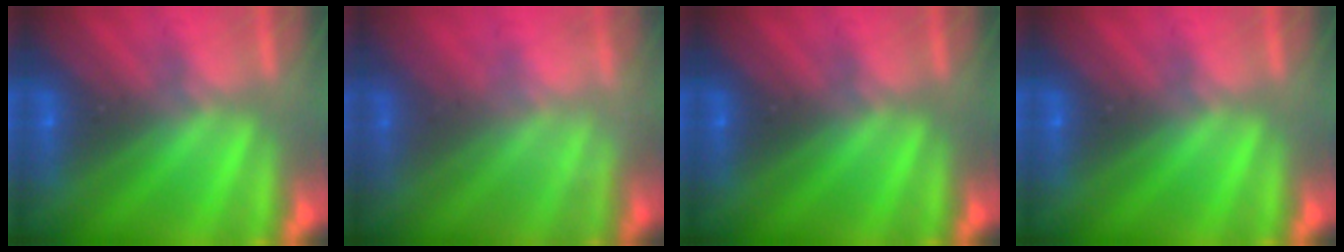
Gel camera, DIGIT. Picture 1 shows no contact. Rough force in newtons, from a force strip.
{"total": 2.7}
{"total": 0.0}
{"total": 0.0}